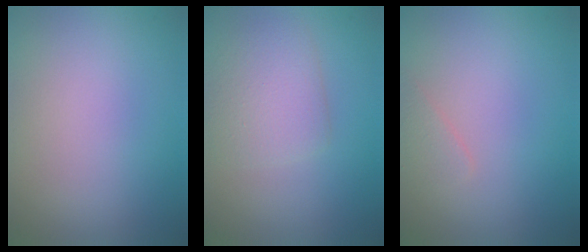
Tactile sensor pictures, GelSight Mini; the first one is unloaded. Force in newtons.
{"total": 2.9, "press": 2.9, "slide": 0.2}
{"total": 0.9, "press": 0.9, "slide": 0.1}